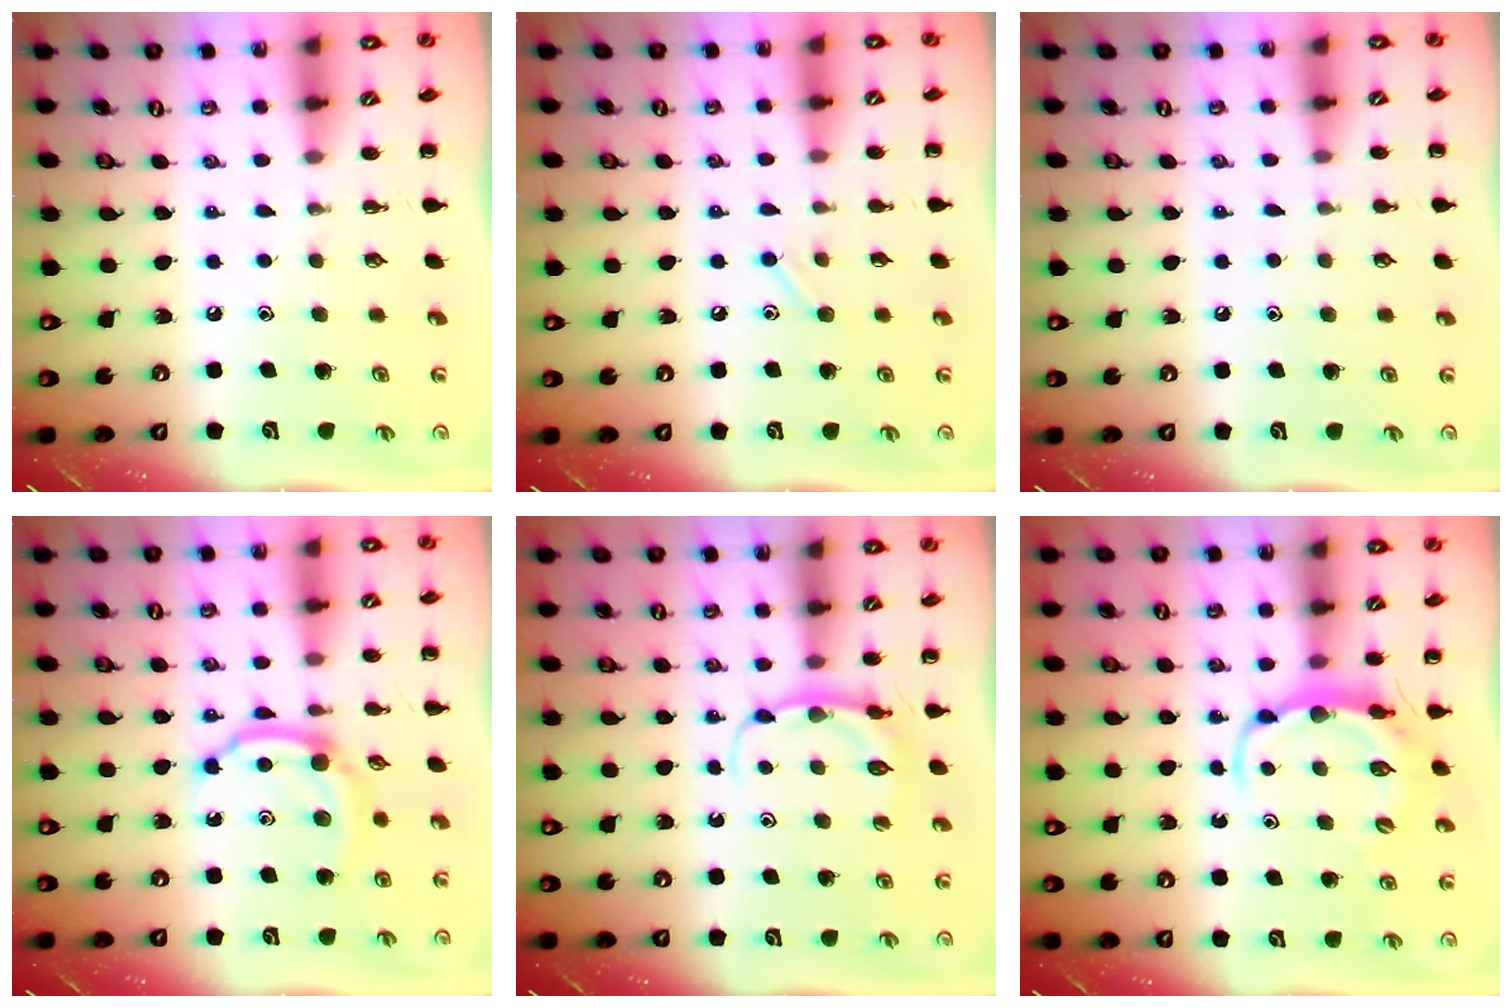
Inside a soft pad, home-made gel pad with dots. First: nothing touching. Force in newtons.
{"total": 7.0, "press": 6.8, "slide": 1.9}
{"total": 5.1, "press": 4.8, "slide": 1.8}
{"total": 7.9, "press": 7.8, "slide": 0.9}
{"total": 5.8, "press": 5.7, "slide": 0.9}
{"total": 5.9, "press": 5.8, "slide": 1.0}